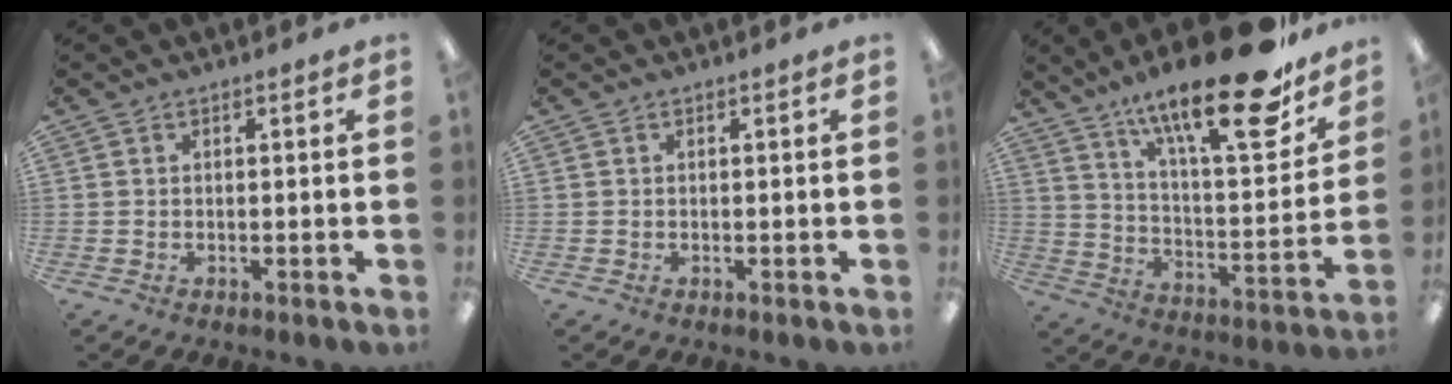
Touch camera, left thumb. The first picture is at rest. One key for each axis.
{"total": 0.0}
{"total": 24.4, "fx": 17.2, "fy": 5.8, "fz": 16.3, "tx": -0.249, "ty": -0.116, "tz": 0.274}